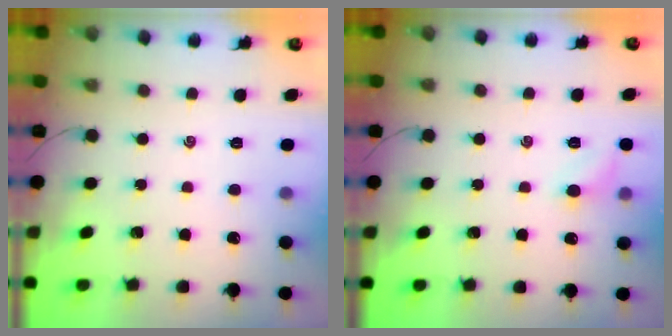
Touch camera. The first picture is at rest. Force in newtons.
{"total": 6.1, "press": 5.8, "slide": 2.0}